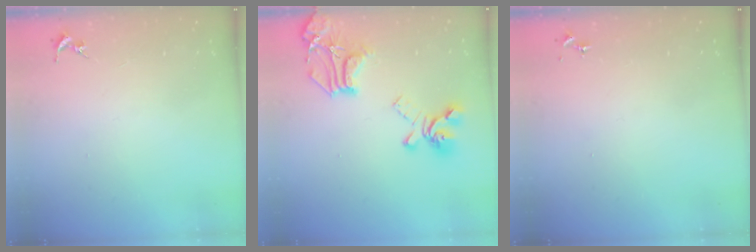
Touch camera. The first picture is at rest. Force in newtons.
{"total": 20.8, "press": 20.7, "slide": 1.6}
{"total": 0.0}